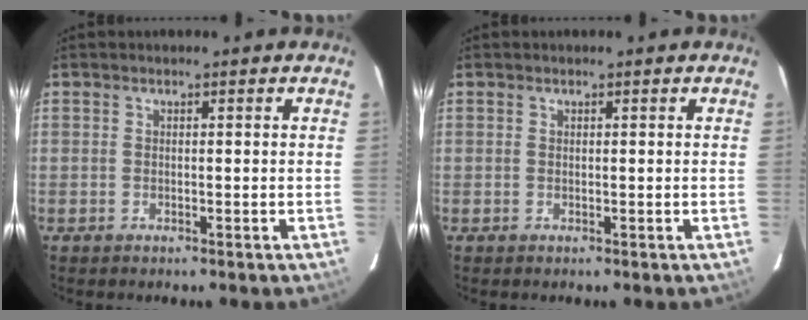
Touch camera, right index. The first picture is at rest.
{"total": 0.0}